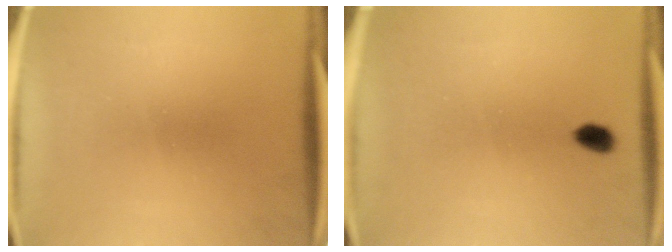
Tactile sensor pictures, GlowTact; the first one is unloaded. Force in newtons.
{"total": 2.4}